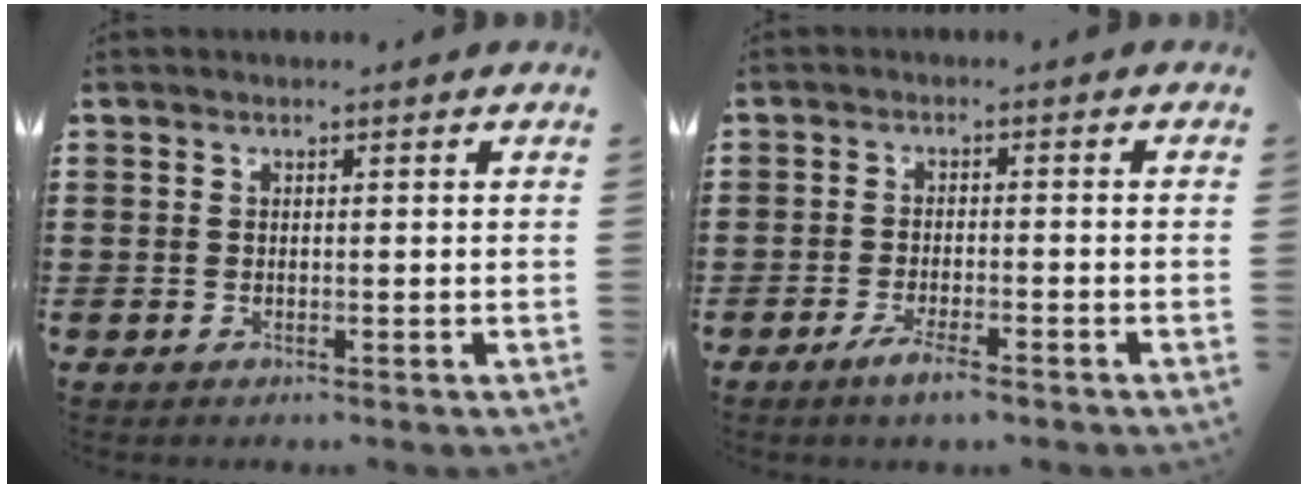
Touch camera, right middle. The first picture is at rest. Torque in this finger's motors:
{"motor_torque": [1.87, -0.27, 0.47, 0.16]}